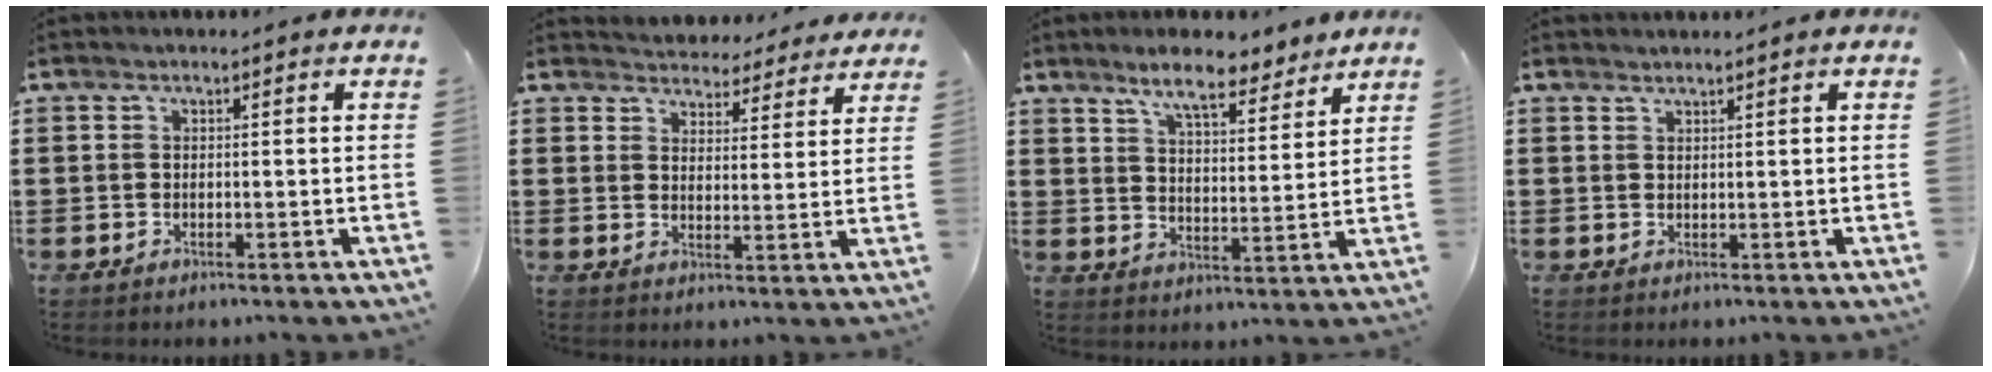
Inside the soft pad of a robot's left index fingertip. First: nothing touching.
{"total": 4.2, "force": [4.1, 0.6, -0.3], "torque": [-0.010, -0.030, 0.072]}
{"total": 7.8, "force": [6.9, 1.4, 3.5], "torque": [-0.081, -0.022, 0.124]}
{"total": 1.1, "force": [1.1, -0.1, 0.0], "torque": [-0.003, -0.001, 0.022]}